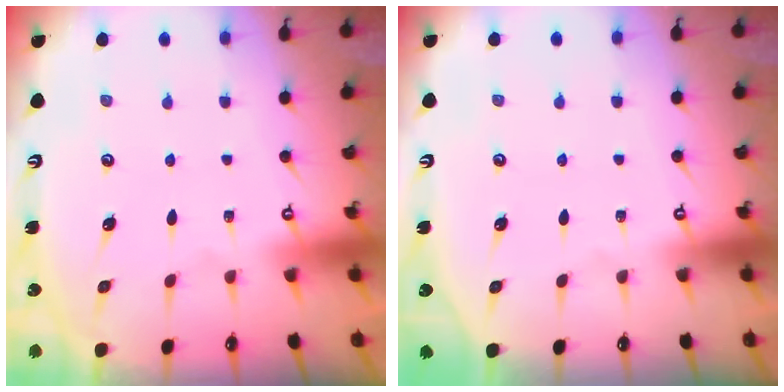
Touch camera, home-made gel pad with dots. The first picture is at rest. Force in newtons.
{"total": 0.0}